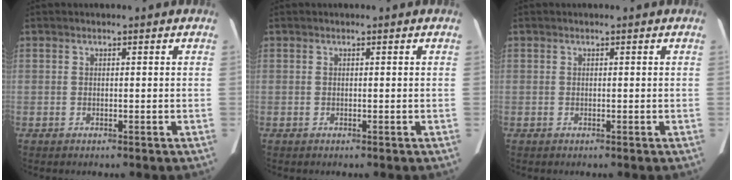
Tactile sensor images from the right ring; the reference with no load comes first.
{"total": 0.0}
{"total": 0.0}